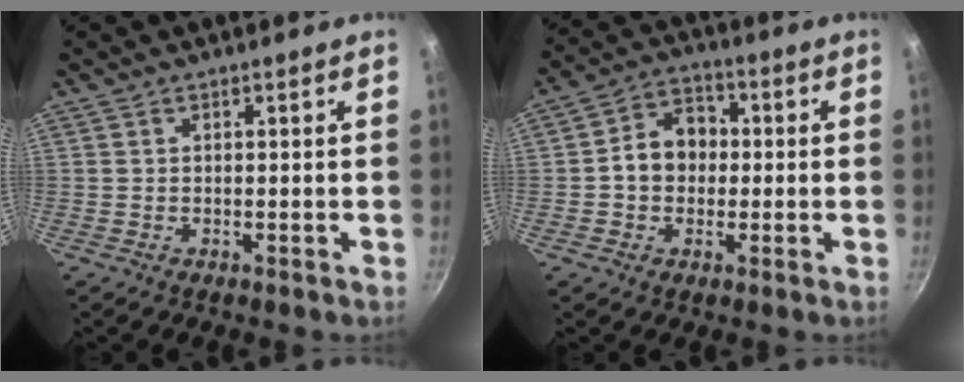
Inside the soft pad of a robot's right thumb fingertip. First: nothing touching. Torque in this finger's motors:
{"motor_torque": [0.45, 2.02, 0.88, -0.13, 0.06]}